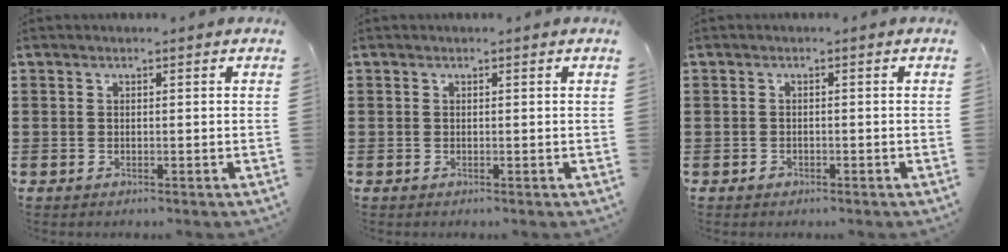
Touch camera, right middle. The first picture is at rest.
{"total": 0.0}
{"total": 0.7, "force": [-0.5, 0.4, 0.3], "torque": [-0.006, 0.000, -0.010]}